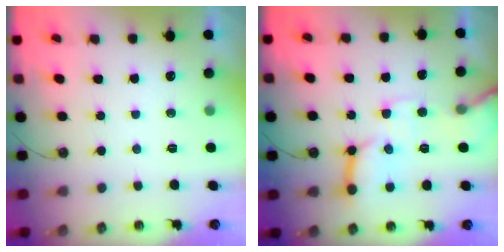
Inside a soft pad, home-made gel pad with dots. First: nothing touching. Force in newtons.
{"total": 13.7, "press": 13.7, "slide": 1.3}